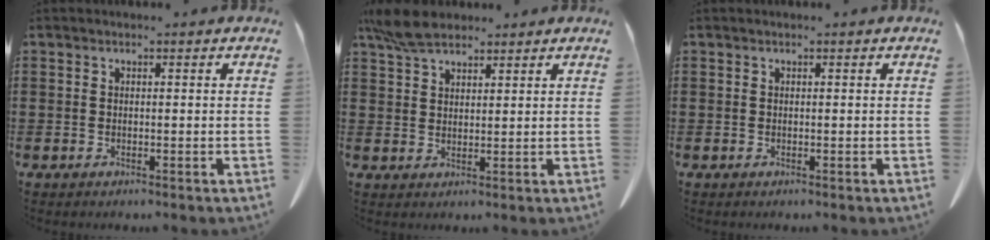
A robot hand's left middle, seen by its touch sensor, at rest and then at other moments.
{"total": 5.8, "force": [4.6, 2.1, 2.9], "torque": [-0.070, -0.002, 0.089]}
{"total": 0.0}